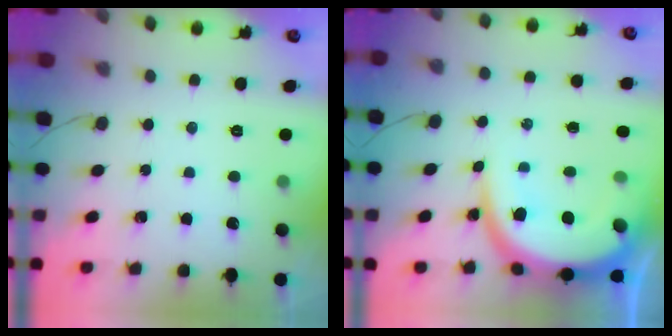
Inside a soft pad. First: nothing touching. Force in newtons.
{"total": 13.8, "press": 13.8, "slide": 1.3}